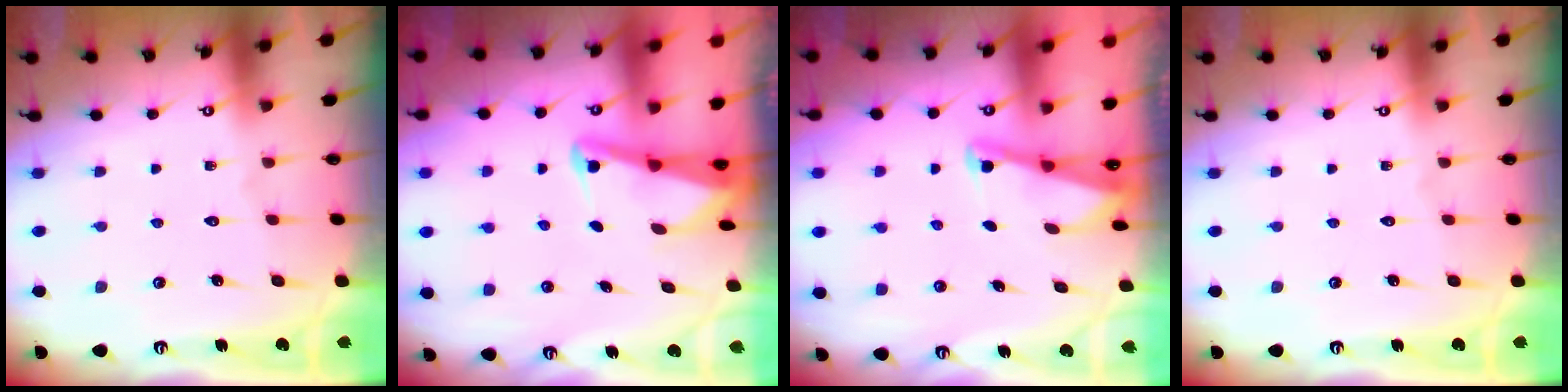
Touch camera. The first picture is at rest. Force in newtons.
{"total": 2.7, "press": 2.6, "slide": 0.6}
{"total": 1.9, "press": 1.9, "slide": 0.4}
{"total": 0.0}